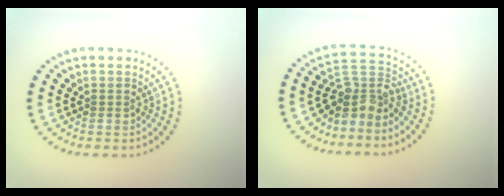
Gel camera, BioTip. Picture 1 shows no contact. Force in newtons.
{"total": 3.7, "press": 2.8, "slide": 2.4}